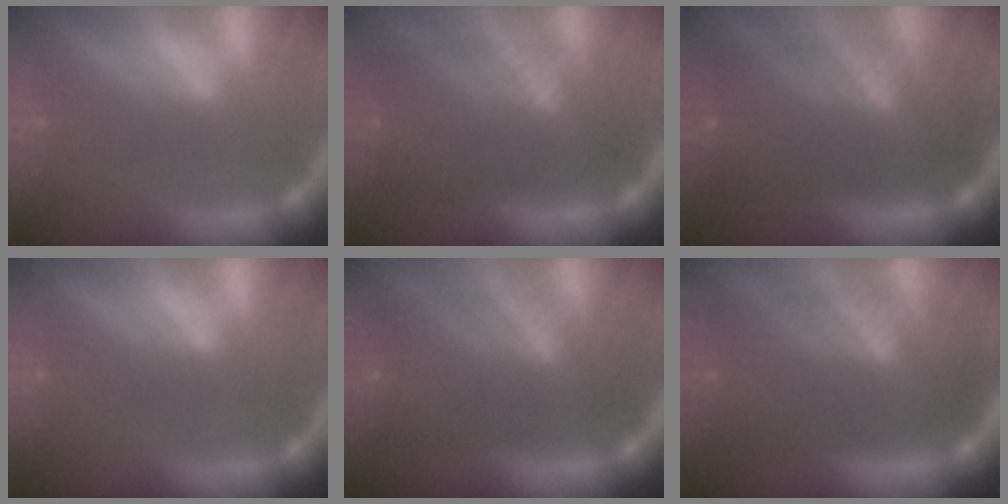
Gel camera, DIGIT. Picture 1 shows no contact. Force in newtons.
{"total": 8.5}
{"total": 9.1}
{"total": 0.0}
{"total": 8.1}
{"total": 9.6}